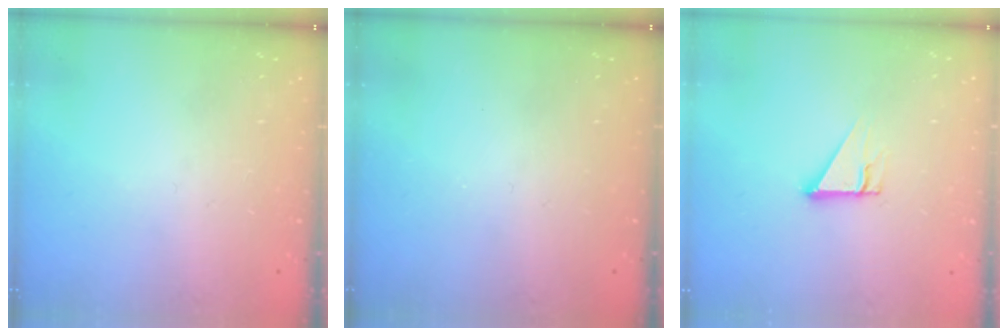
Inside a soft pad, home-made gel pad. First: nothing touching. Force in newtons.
{"total": 0.0}
{"total": 3.1, "press": 3.1, "slide": 0.1}